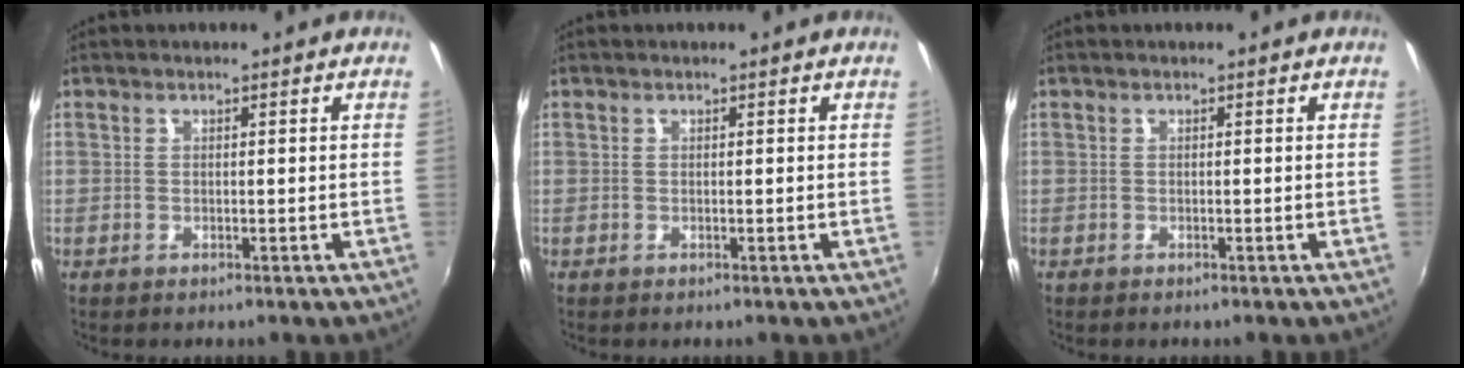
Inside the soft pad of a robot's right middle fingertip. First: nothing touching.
{"total": 0.0}
{"total": 0.0}